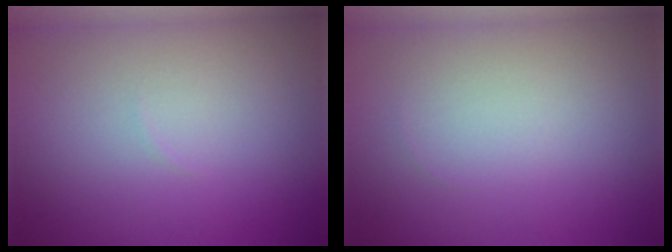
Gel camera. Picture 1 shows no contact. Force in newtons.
{"total": 0.0}